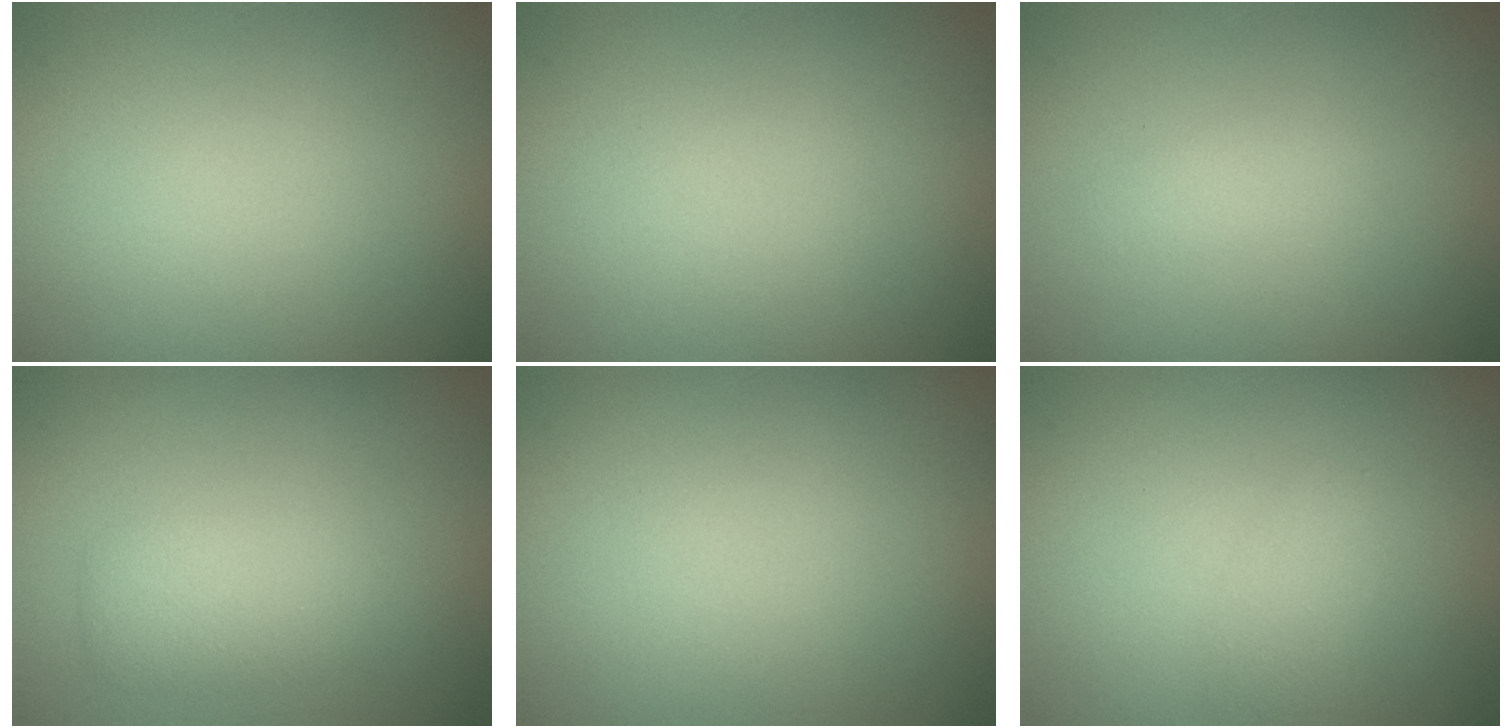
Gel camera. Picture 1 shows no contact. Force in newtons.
{"total": 0.0}
{"total": 1.0, "press": 1.0, "slide": 0.0}
{"total": 3.0, "press": 3.0, "slide": 0.3}
{"total": 0.0}
{"total": 1.5, "press": 1.5, "slide": 0.1}